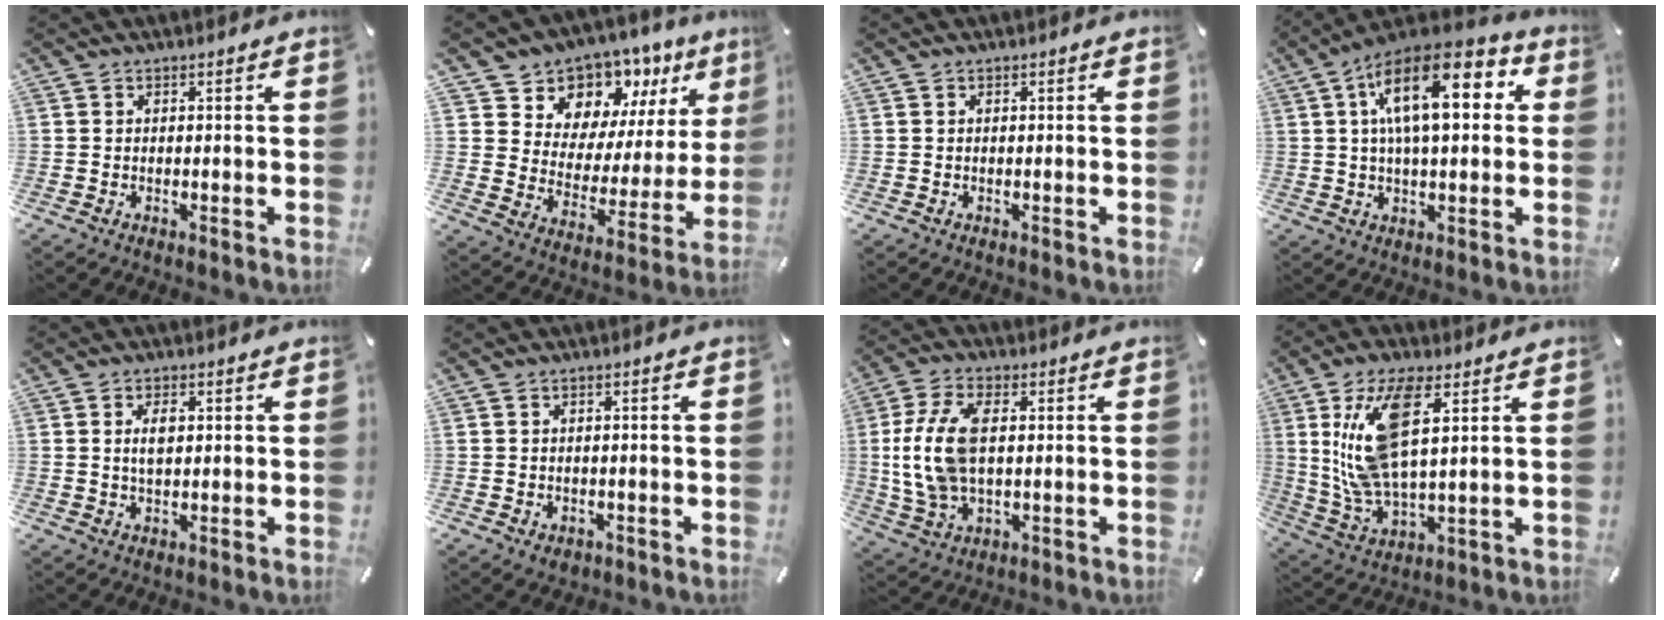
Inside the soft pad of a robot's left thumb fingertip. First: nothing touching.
{"total": 10.4, "force": [7.7, 7.0, -0.1], "torque": [-0.002, -0.099, 0.139]}
{"total": 0.0}
{"total": 17.4, "force": [4.8, 8.0, 14.6], "torque": [-0.239, -0.007, 0.074]}
{"total": 3.8, "force": [0.7, 2.0, 3.1], "torque": [-0.050, 0.002, 0.006]}
{"total": 1.9, "force": [-0.9, 1.5, 0.8], "torque": [-0.014, 0.004, -0.018]}
{"total": 12.5, "force": [0.8, 7.1, 10.3], "torque": [-0.229, 0.001, 0.014]}
{"total": 16.2, "force": [5.1, 6.5, 14.0], "torque": [-0.287, -0.006, 0.089]}